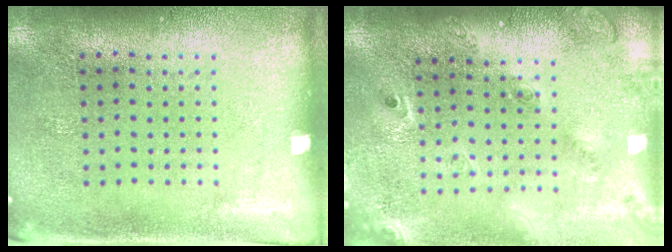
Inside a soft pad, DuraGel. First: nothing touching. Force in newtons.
{"total": 2.4, "press": 1.7, "slide": 1.6}